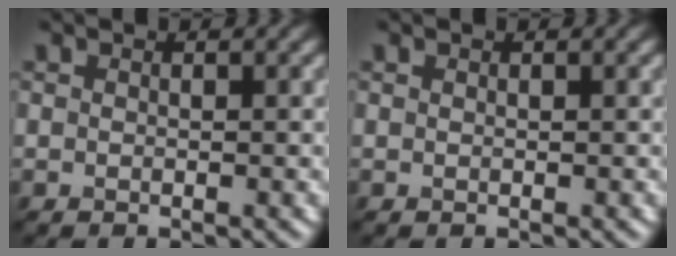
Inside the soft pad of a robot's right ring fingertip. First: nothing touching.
{"total": 0.0}